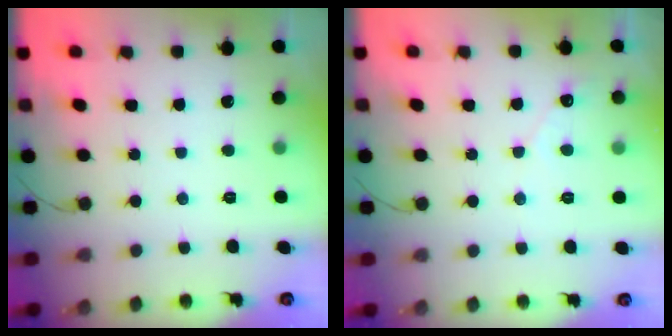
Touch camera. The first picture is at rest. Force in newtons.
{"total": 2.5, "press": 2.5, "slide": 0.1}